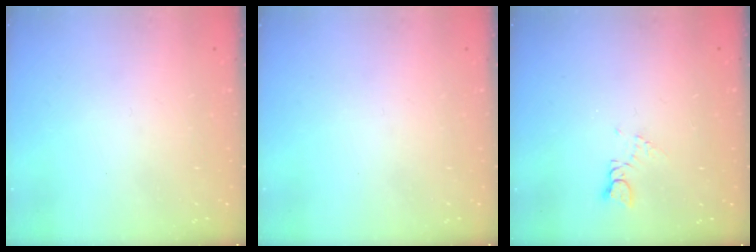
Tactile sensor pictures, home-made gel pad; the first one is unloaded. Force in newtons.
{"total": 0.0}
{"total": 1.7, "press": 1.6, "slide": 0.3}